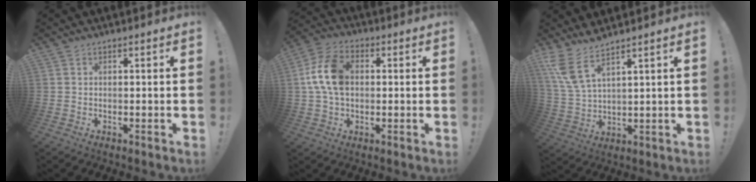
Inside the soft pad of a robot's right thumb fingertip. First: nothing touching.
{"total": 12.9, "force": [1.3, 8.7, 9.4], "torque": [-0.172, 0.009, 0.026]}
{"total": 8.3, "force": [5.9, 2.3, 5.3], "torque": [-0.120, -0.021, 0.118]}